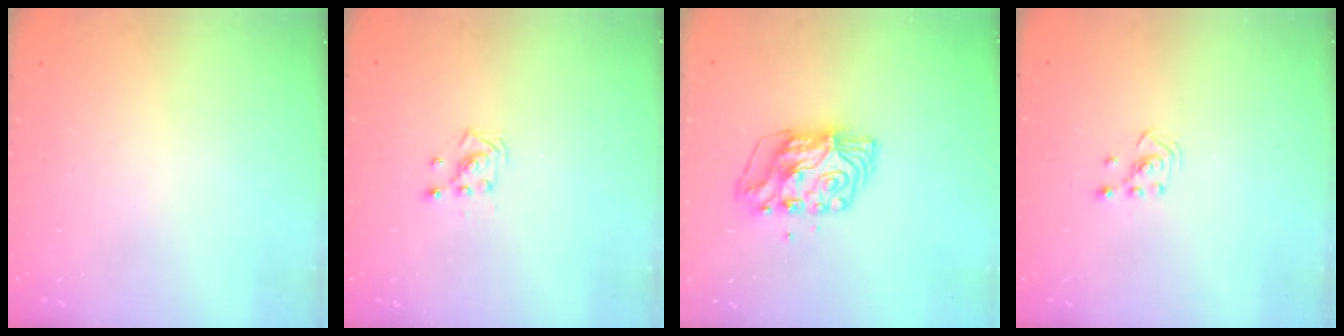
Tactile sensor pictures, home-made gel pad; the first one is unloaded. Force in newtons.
{"total": 3.3, "press": 3.2, "slide": 0.5}
{"total": 7.0, "press": 7.0, "slide": 0.6}
{"total": 2.3, "press": 2.2, "slide": 0.8}